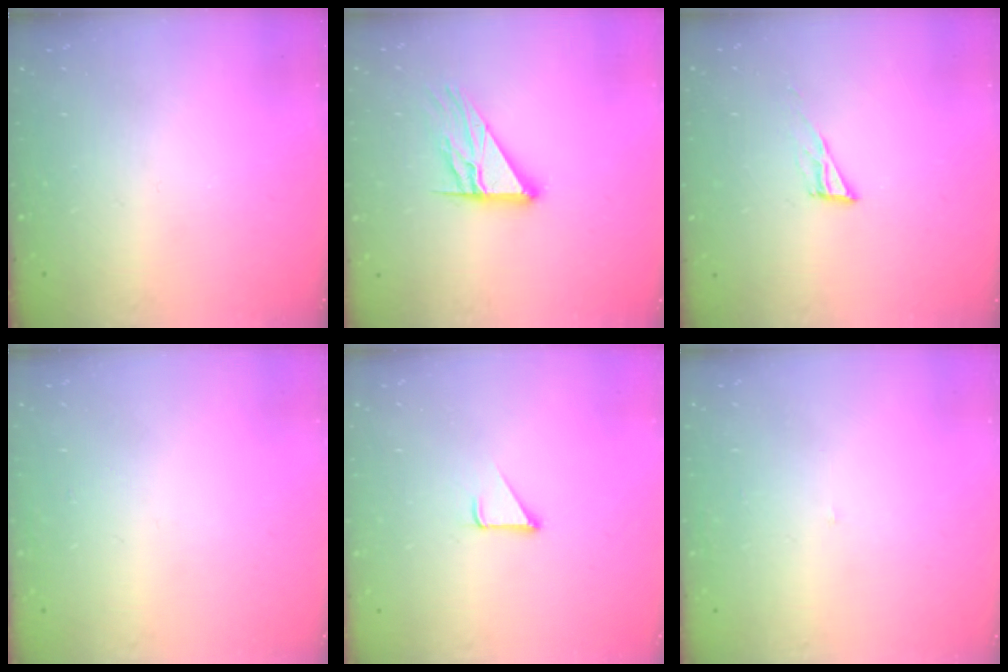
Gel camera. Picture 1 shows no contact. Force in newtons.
{"total": 11.7, "press": 11.7, "slide": 0.9}
{"total": 7.0, "press": 6.9, "slide": 0.9}
{"total": 0.9, "press": 0.9, "slide": 0.0}
{"total": 1.9, "press": 1.9, "slide": 0.1}
{"total": 2.0, "press": 2.0, "slide": 0.1}